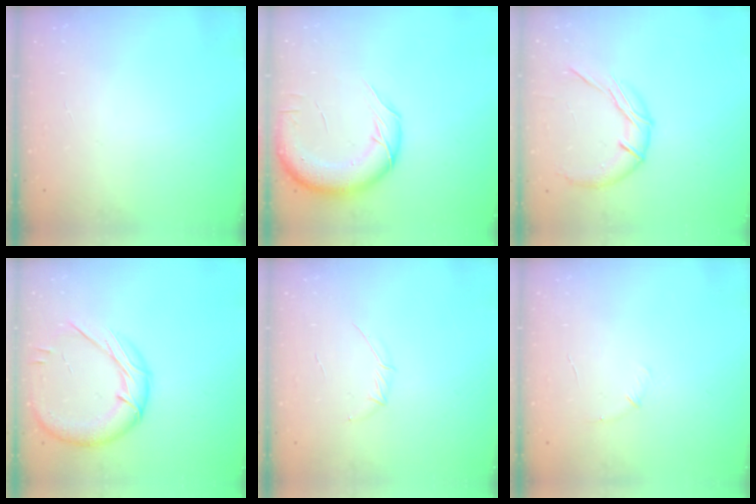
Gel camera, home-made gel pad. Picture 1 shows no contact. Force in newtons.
{"total": 12.8, "press": 12.5, "slide": 2.9}
{"total": 11.8, "press": 11.8, "slide": 0.6}
{"total": 17.1, "press": 17.0, "slide": 2.0}
{"total": 3.8, "press": 3.7, "slide": 1.0}
{"total": 3.3, "press": 3.2, "slide": 0.9}